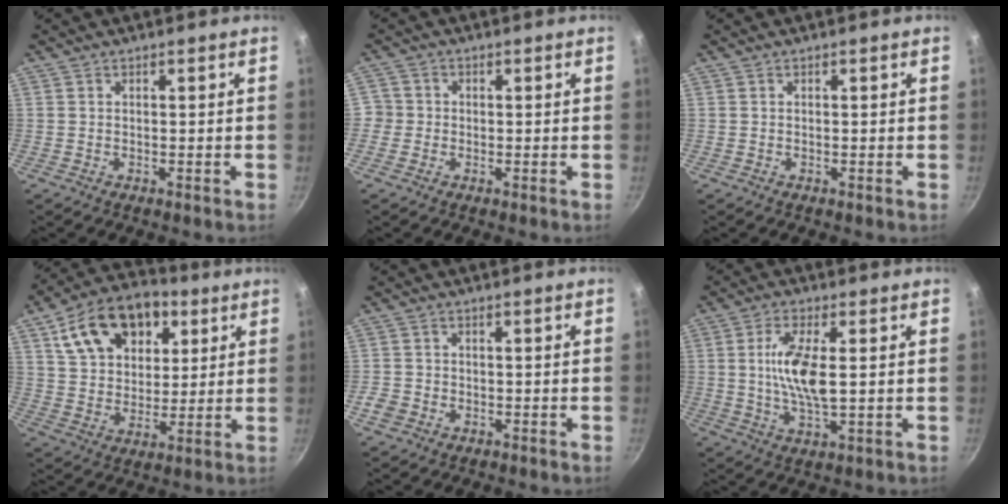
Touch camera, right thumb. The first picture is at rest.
{"total": 2.9, "force": [-0.9, 2.7, 0.5], "torque": [0.010, 0.013, -0.021]}
{"total": 0.0}
{"total": 18.3, "force": [7.7, 12.2, 11.3], "torque": [-0.161, 0.000, 0.124]}
{"total": 3.6, "force": [-1.5, 2.8, 1.6], "torque": [-0.029, 0.015, -0.027]}
{"total": 9.9, "force": [0.9, 3.5, 9.2], "torque": [-0.182, -0.003, 0.017]}